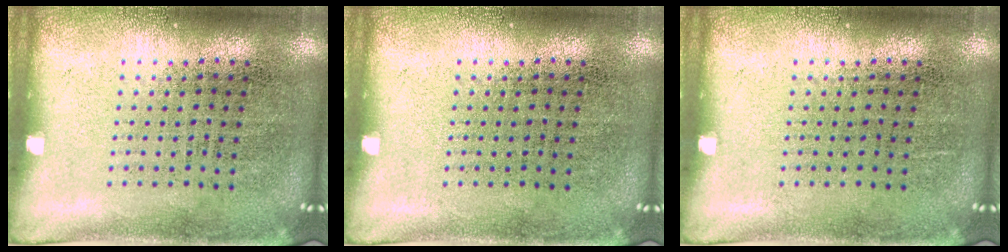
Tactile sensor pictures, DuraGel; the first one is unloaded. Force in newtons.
{"total": 0.0}
{"total": 0.0}